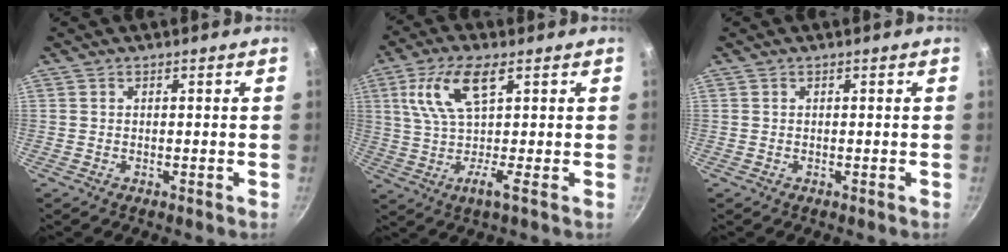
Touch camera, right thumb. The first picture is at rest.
{"total": 10.1, "force": [2.8, 2.5, 9.4], "torque": [-0.182, 0.011, 0.044]}
{"total": 0.0}